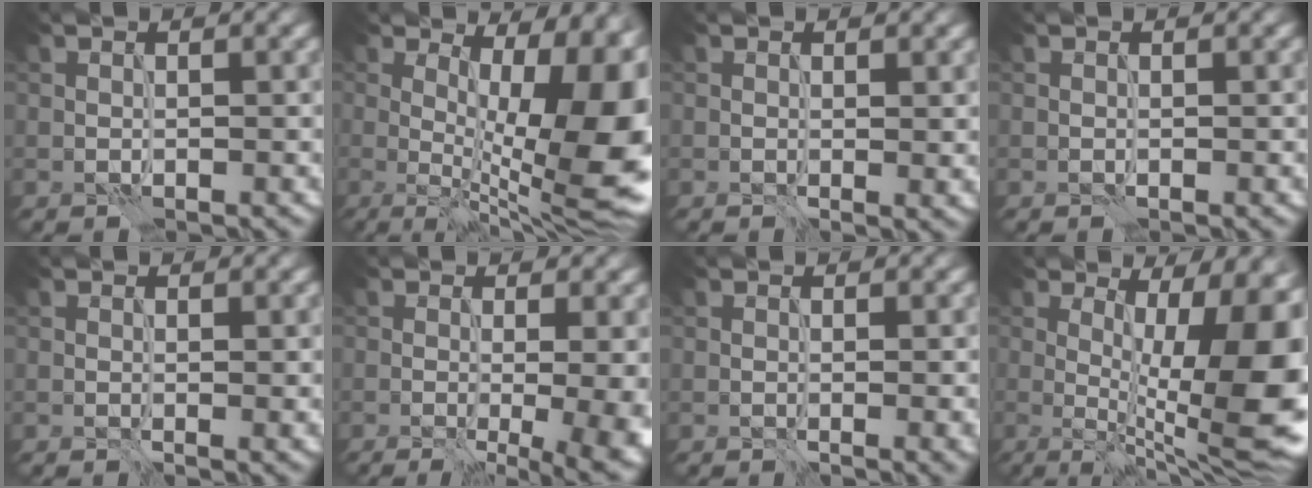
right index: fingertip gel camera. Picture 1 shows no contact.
{"total": 16.7, "force": [1.2, 6.4, 15.3], "torque": [-0.166, 0.007, 0.035]}
{"total": 1.4, "force": [0.4, 0.5, 1.2], "torque": [-0.010, -0.005, 0.008]}
{"total": 0.0}
{"total": 1.0, "force": [0.3, 0.3, 0.9], "torque": [-0.004, -0.003, 0.005]}
{"total": 9.0, "force": [-0.8, 4.0, 8.0], "torque": [-0.028, 0.009, -0.006]}
{"total": 1.5, "force": [0.0, 0.5, 1.4], "torque": [-0.009, -0.001, 0.000]}
{"total": 15.3, "force": [0.3, 5.1, 14.5], "torque": [-0.170, 0.008, 0.012]}